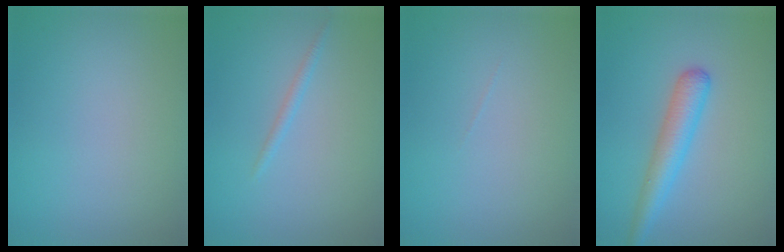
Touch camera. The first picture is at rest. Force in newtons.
{"total": 0.5, "press": 0.5, "slide": 0.1}
{"total": 0.0}
{"total": 3.5, "press": 3.5, "slide": 0.1}